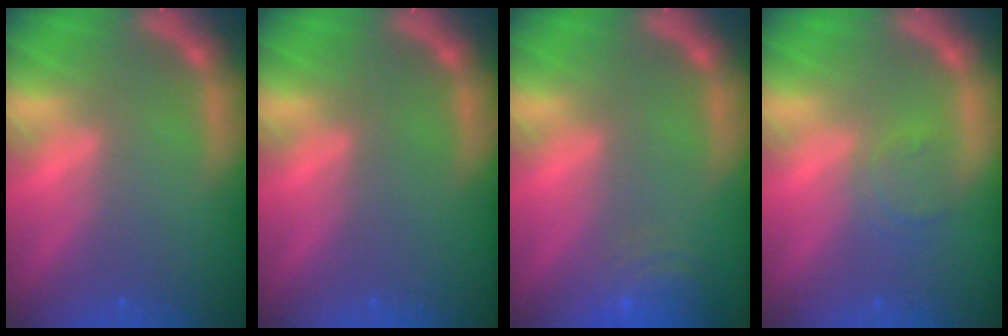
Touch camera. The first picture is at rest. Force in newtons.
{"total": 0.0}
{"total": 5.1}
{"total": 2.4}